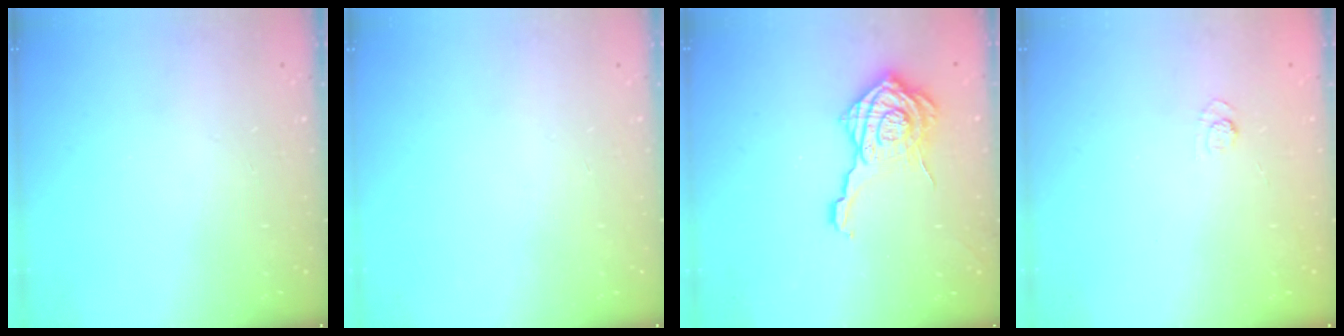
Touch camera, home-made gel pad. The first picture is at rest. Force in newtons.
{"total": 0.0}
{"total": 14.9, "press": 14.9, "slide": 0.8}
{"total": 2.4, "press": 2.0, "slide": 1.3}